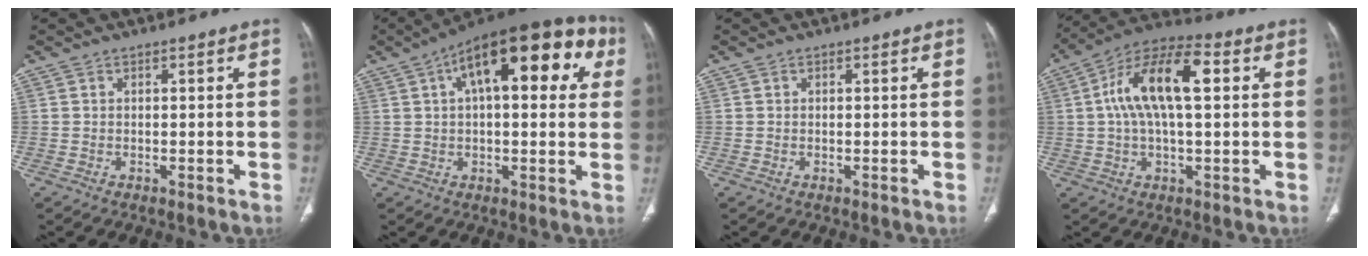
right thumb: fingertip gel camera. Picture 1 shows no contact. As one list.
[{"total": 22.4, "force": [7.6, 9.7, 18.7], "torque": [-0.247, 0.035, 0.106]}, {"total": 0.0}, {"total": 15.2, "force": [2.9, 6.4, 13.4], "torque": [-0.245, 0.033, 0.046]}]